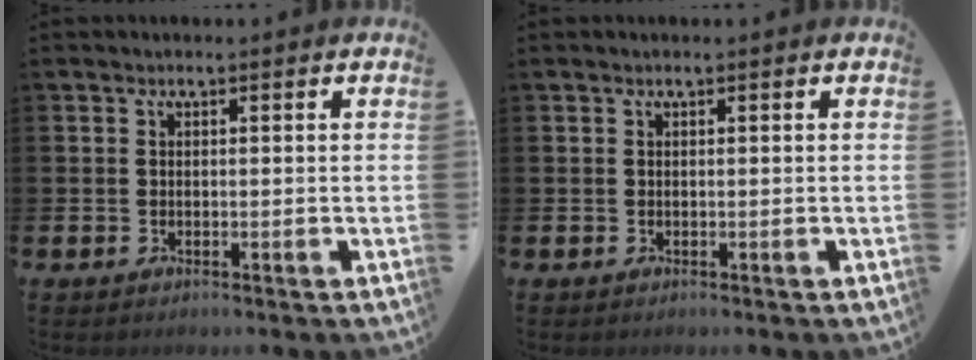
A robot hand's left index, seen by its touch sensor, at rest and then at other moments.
{"total": 0.0}